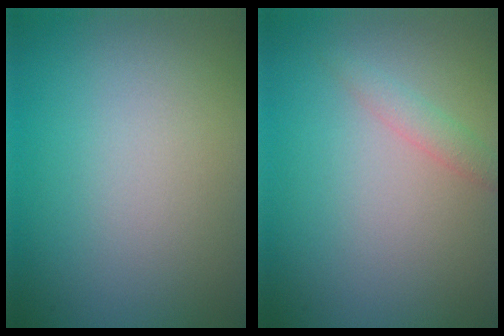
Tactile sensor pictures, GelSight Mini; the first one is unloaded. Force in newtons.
{"total": 1.5, "press": 1.5, "slide": 0.0}